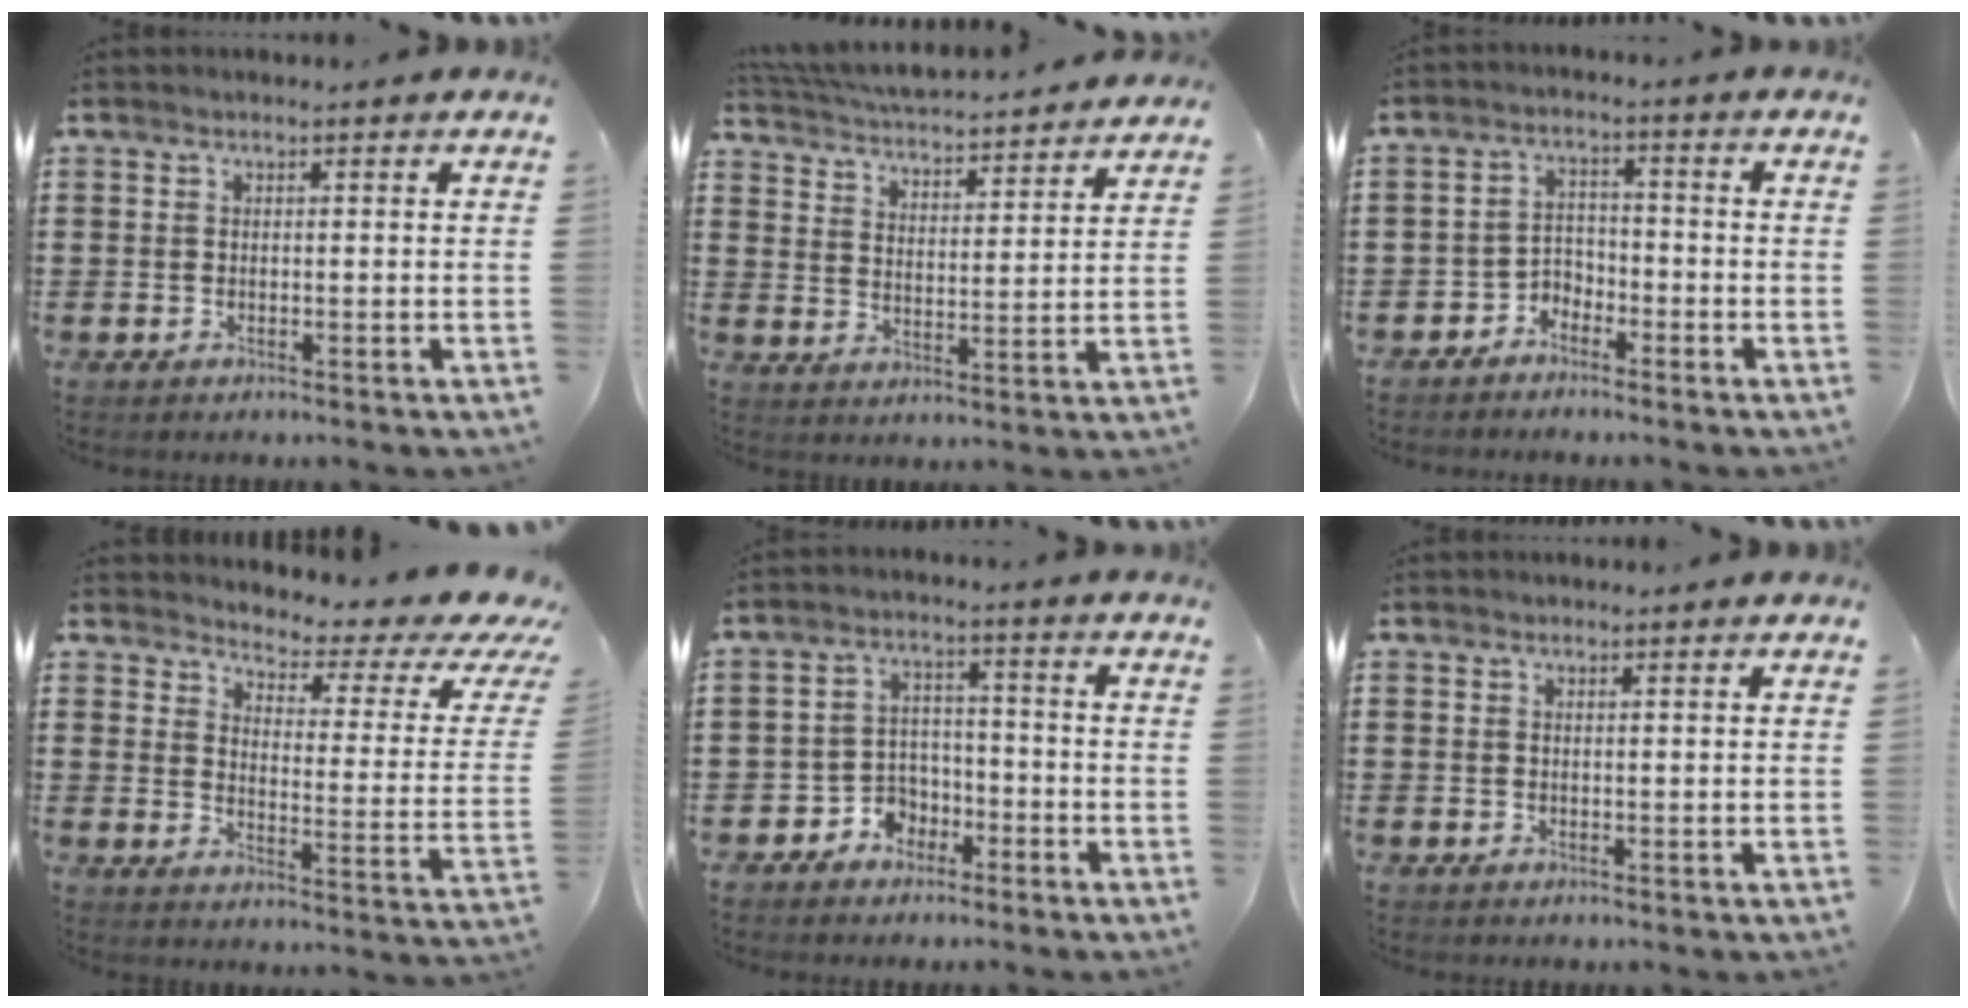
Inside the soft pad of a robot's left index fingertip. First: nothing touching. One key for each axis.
{"total": 4.6, "fx": 4.5, "fy": -0.1, "fz": 0.5, "tx": -0.036, "ty": -0.038, "tz": 0.074}
{"total": 3.3, "fx": -3.1, "fy": 1.2, "fz": 0.1, "tx": -0.012, "ty": 0.005, "tz": -0.068}
{"total": 3.6, "fx": 2.7, "fy": 1.0, "fz": 2.1, "tx": -0.042, "ty": -0.030, "tz": 0.035}
{"total": 4.4, "fx": -3.0, "fy": 3.1, "fz": 0.7, "tx": -0.023, "ty": 0.012, "tz": -0.062}
{"total": 0.6, "fx": 0.3, "fy": -0.1, "fz": 0.5, "tx": -0.010, "ty": -0.002, "tz": 0.007}